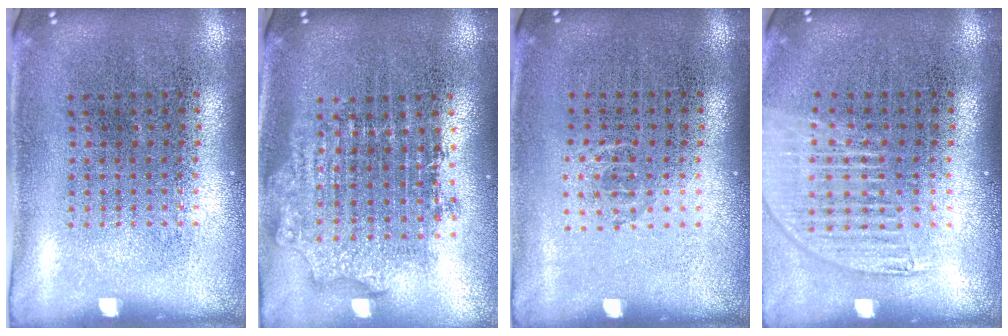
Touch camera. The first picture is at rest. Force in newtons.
{"total": 1.8, "press": 1.4, "slide": 1.1}
{"total": 0.5, "press": 0.4, "slide": 0.4}
{"total": 1.5, "press": 1.3, "slide": 0.7}